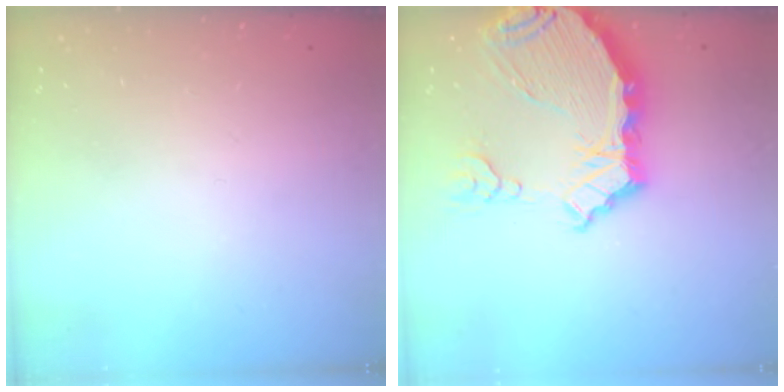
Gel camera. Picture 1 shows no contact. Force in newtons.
{"total": 9.3, "press": 8.8, "slide": 3.1}